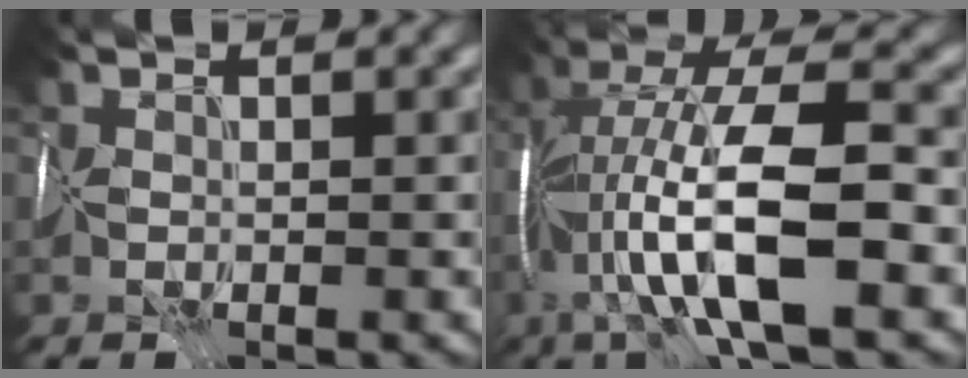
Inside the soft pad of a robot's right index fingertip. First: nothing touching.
{"total": 12.1, "force": [-2.8, 3.2, 11.3], "torque": [-0.200, 0.013, -0.057]}